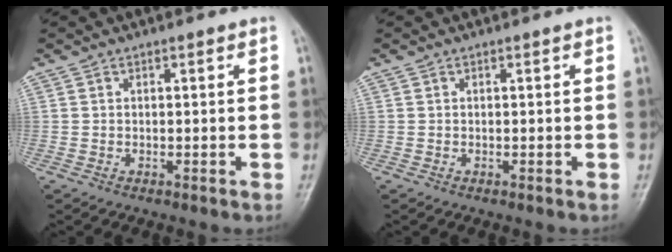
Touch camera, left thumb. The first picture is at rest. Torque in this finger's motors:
{"motor_torque": [0.00, 0.00, 0.01, 0.00, 0.00]}